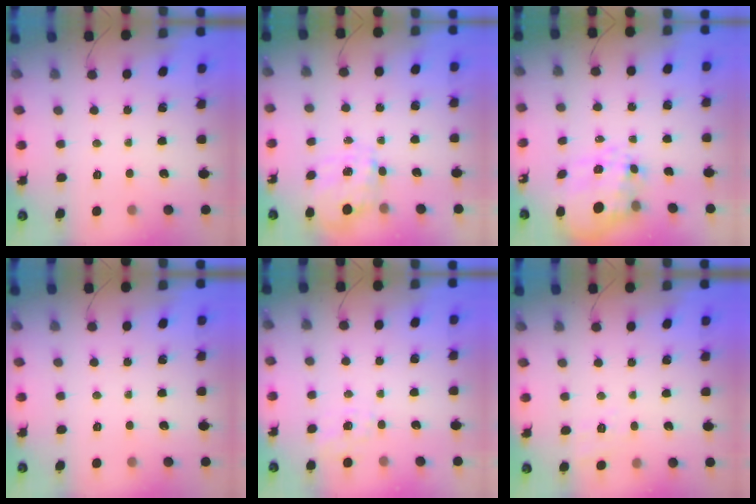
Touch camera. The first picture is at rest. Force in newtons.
{"total": 3.6, "press": 3.5, "slide": 1.0}
{"total": 11.6, "press": 11.2, "slide": 3.1}
{"total": 0.0}
{"total": 5.2, "press": 4.9, "slide": 1.6}
{"total": 8.0, "press": 7.7, "slide": 2.1}